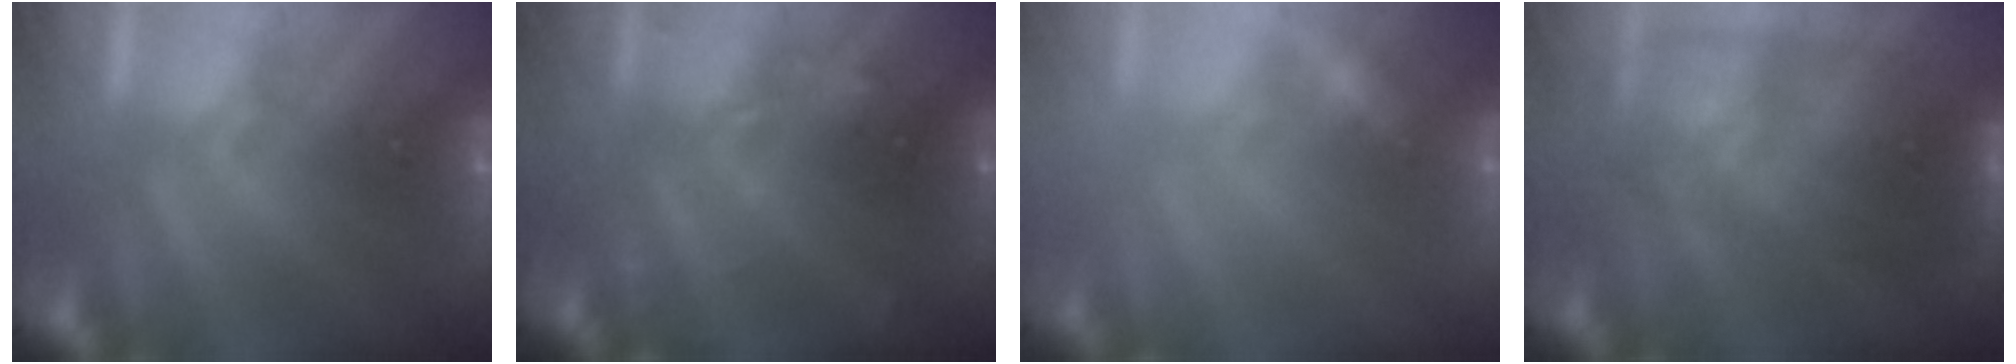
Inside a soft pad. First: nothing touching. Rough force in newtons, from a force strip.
{"total": 2.4}
{"total": 2.4}
{"total": 2.9}